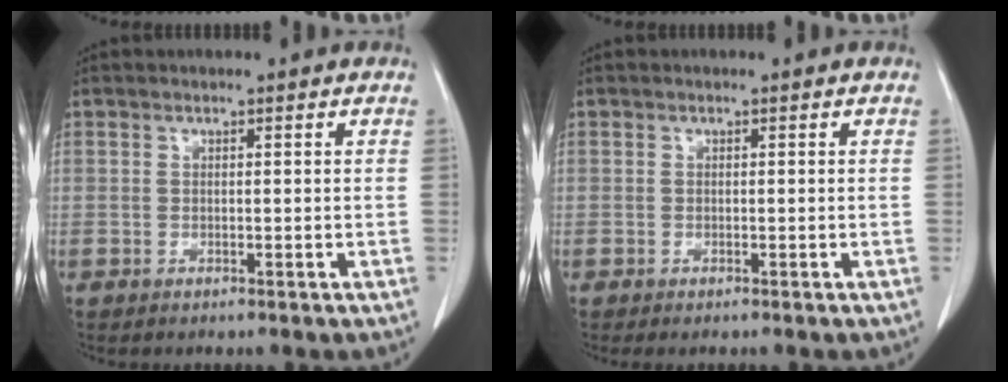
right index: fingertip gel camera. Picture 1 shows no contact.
{"total": 0.7, "force": [-0.6, 0.1, 0.4], "torque": [-0.010, -0.003, -0.006]}